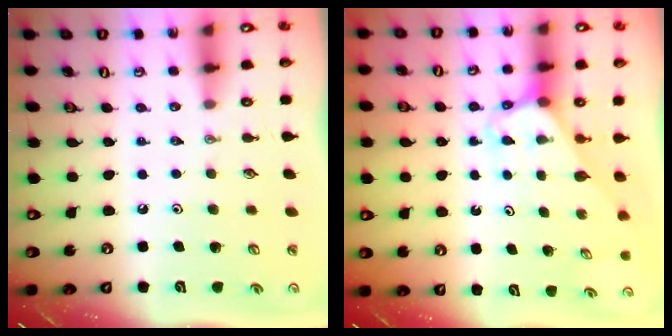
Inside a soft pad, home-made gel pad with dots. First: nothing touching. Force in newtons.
{"total": 3.0, "press": 3.0, "slide": 0.2}